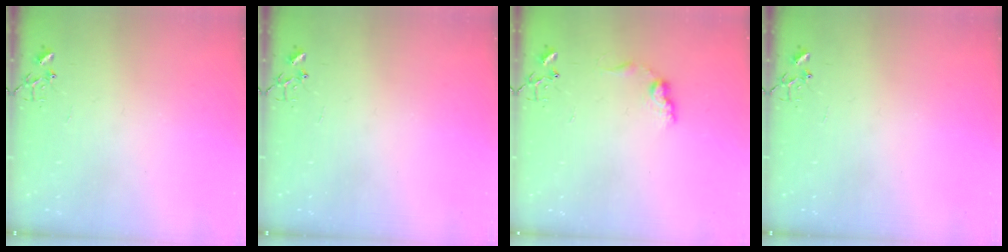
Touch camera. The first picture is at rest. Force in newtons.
{"total": 0.0}
{"total": 8.6, "press": 8.6, "slide": 0.3}
{"total": 0.0}